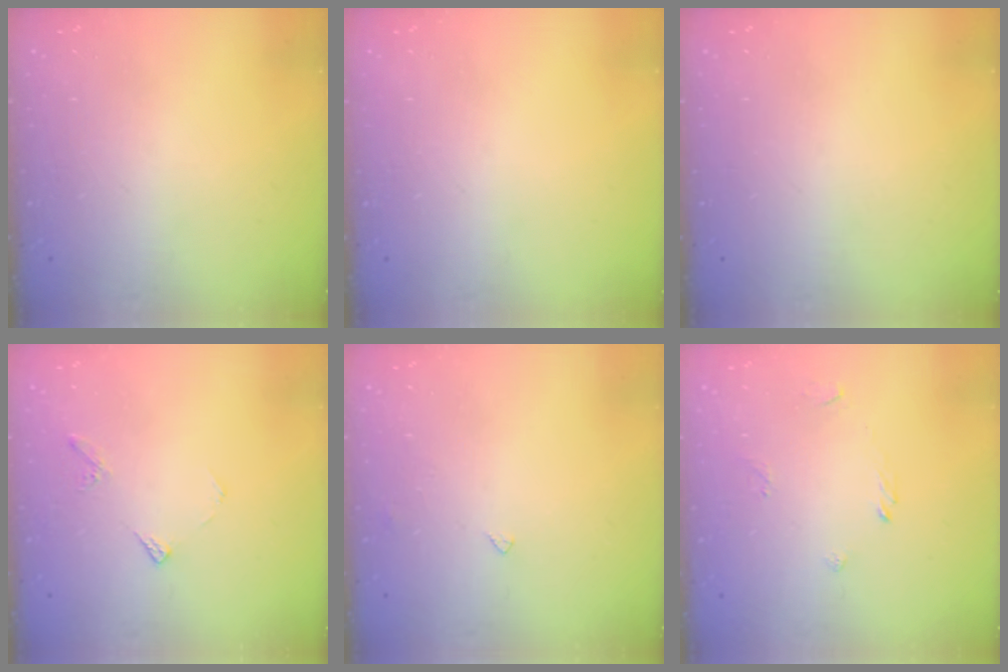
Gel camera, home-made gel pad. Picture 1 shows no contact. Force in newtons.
{"total": 0.0}
{"total": 0.0}
{"total": 5.1, "press": 5.1, "slide": 0.6}
{"total": 2.8, "press": 2.7, "slide": 0.4}
{"total": 2.6, "press": 2.5, "slide": 0.8}